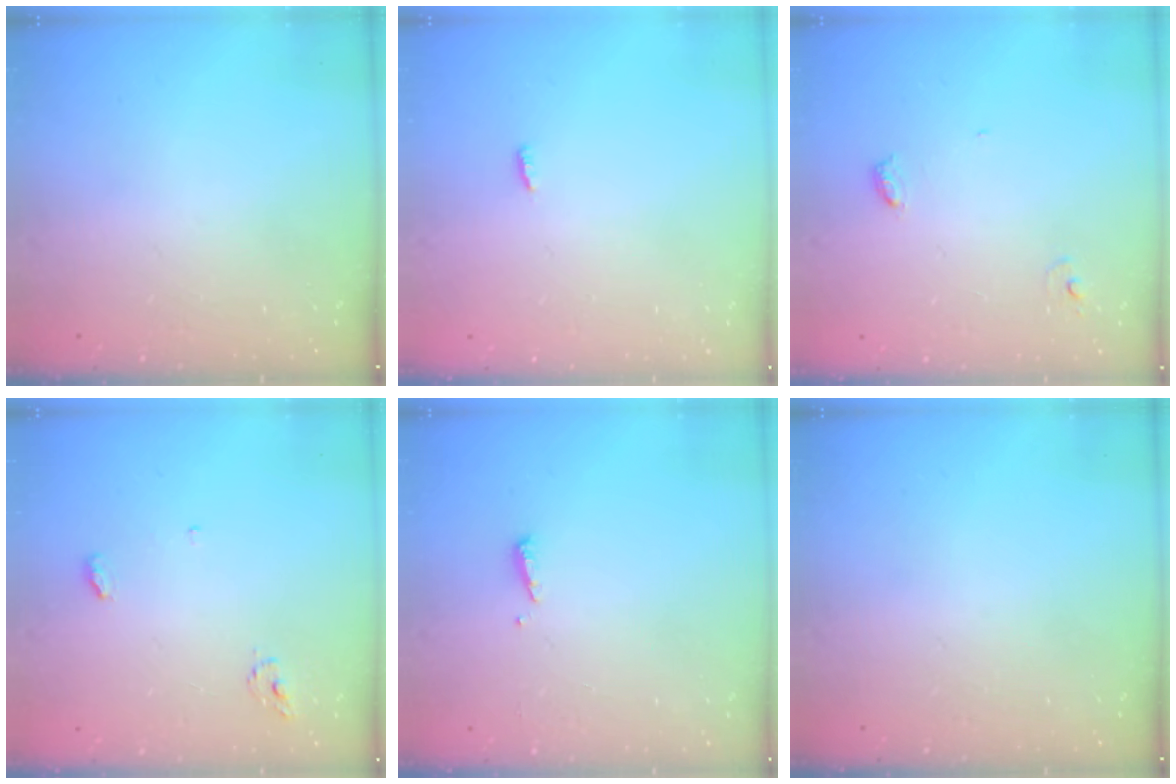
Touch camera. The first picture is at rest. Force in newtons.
{"total": 2.8, "press": 2.7, "slide": 0.8}
{"total": 4.0, "press": 4.0, "slide": 0.3}
{"total": 3.6, "press": 3.5, "slide": 0.3}
{"total": 3.7, "press": 3.6, "slide": 0.6}
{"total": 0.0}